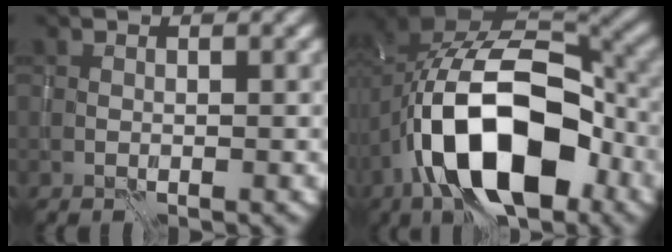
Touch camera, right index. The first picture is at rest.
{"total": 15.2, "force": [-5.6, 8.4, 11.3], "torque": [-0.169, -0.004, -0.097]}